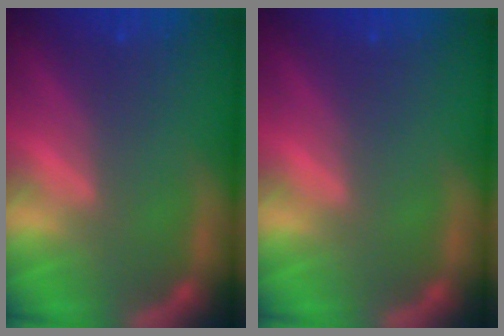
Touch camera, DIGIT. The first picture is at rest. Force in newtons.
{"total": 0.0}